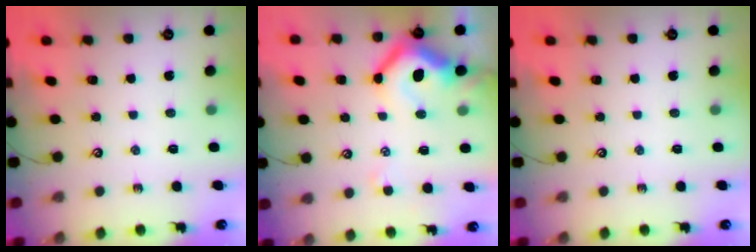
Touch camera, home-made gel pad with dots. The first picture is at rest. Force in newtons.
{"total": 9.7, "press": 9.5, "slide": 1.9}
{"total": 0.0}